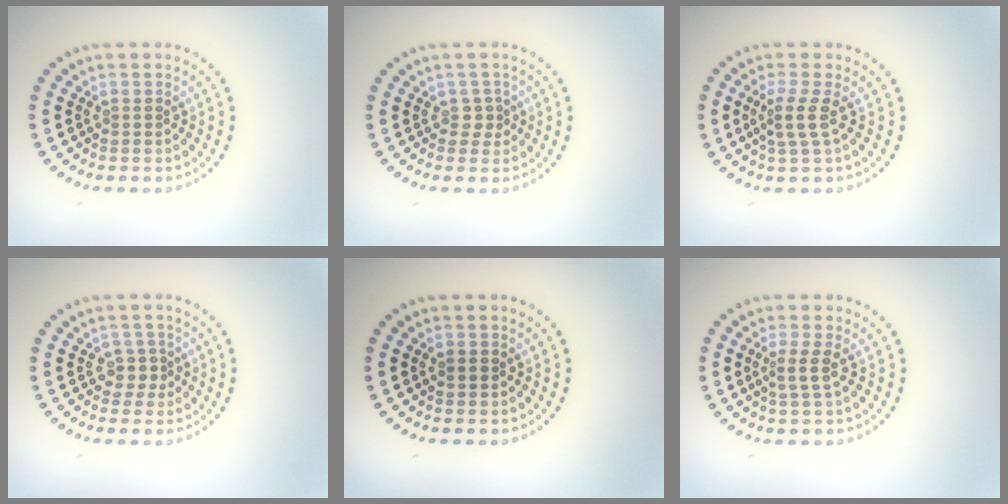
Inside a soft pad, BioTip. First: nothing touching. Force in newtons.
{"total": 1.1, "press": 0.9, "slide": 0.6}
{"total": 2.1, "press": 1.6, "slide": 1.4}
{"total": 1.6, "press": 1.2, "slide": 1.1}
{"total": 0.9, "press": 0.9, "slide": 0.0}
{"total": 1.8, "press": 1.3, "slide": 1.2}